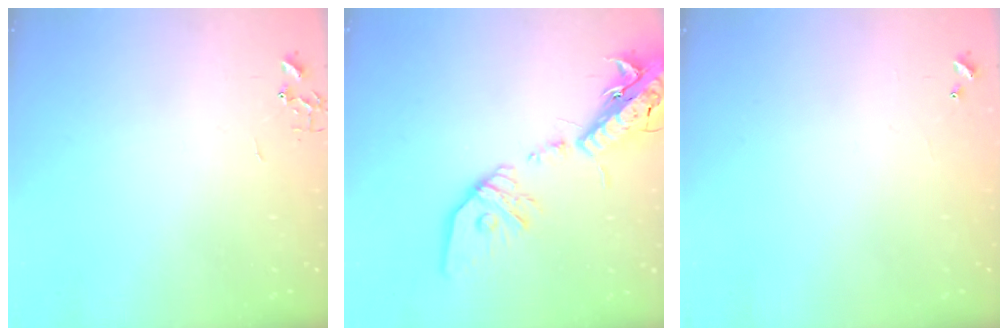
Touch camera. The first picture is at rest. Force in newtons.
{"total": 21.0, "press": 20.6, "slide": 4.1}
{"total": 3.7, "press": 3.6, "slide": 0.4}